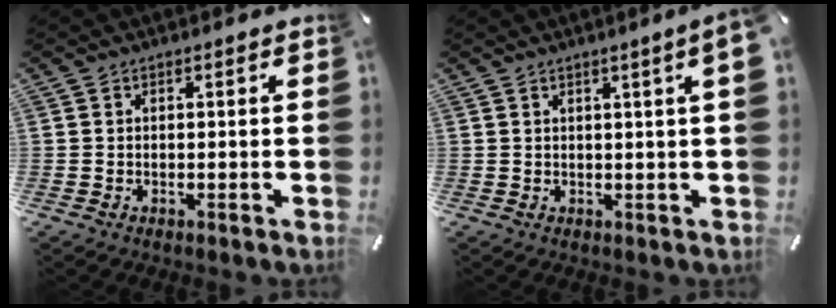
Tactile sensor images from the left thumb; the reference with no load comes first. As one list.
[{"total": 3.8, "force": [1.4, -0.1, 3.6], "torque": [-0.066, -0.003, 0.022]}]